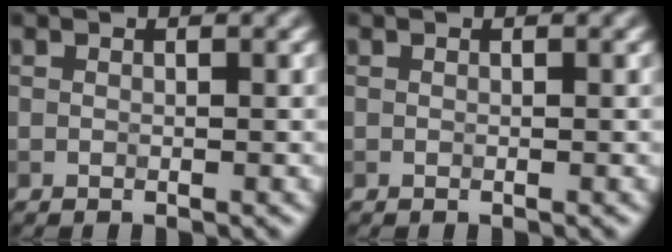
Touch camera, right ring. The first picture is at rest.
{"total": 0.0}